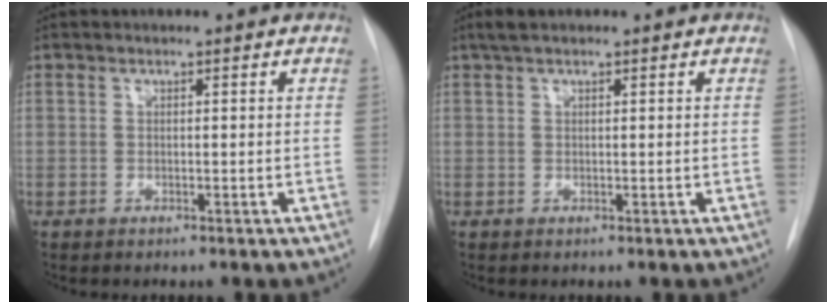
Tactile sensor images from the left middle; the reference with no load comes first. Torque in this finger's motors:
{"motor_torque": [0.25, -0.18, 0.00, 0.02]}